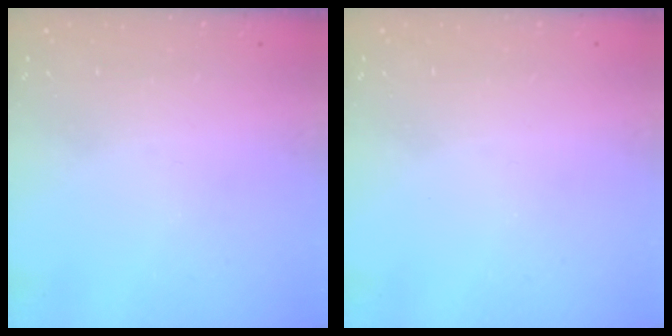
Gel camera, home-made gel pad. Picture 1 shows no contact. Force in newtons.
{"total": 0.0}